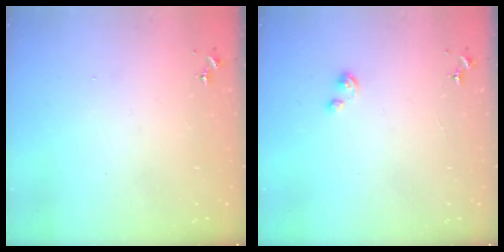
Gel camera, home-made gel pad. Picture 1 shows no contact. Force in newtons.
{"total": 2.3, "press": 2.3, "slide": 0.2}